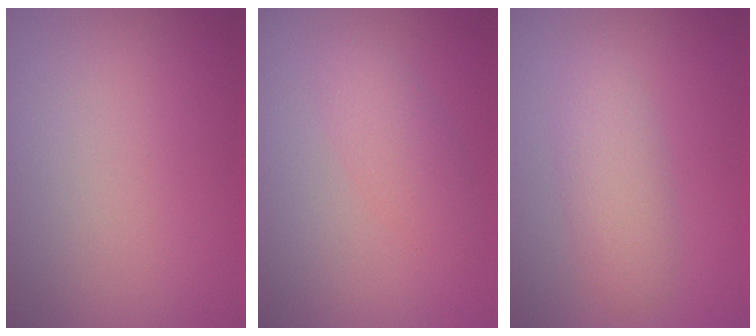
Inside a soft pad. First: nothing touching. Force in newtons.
{"total": 2.2, "press": 2.2, "slide": 0.1}
{"total": 2.7, "press": 2.7, "slide": 0.2}